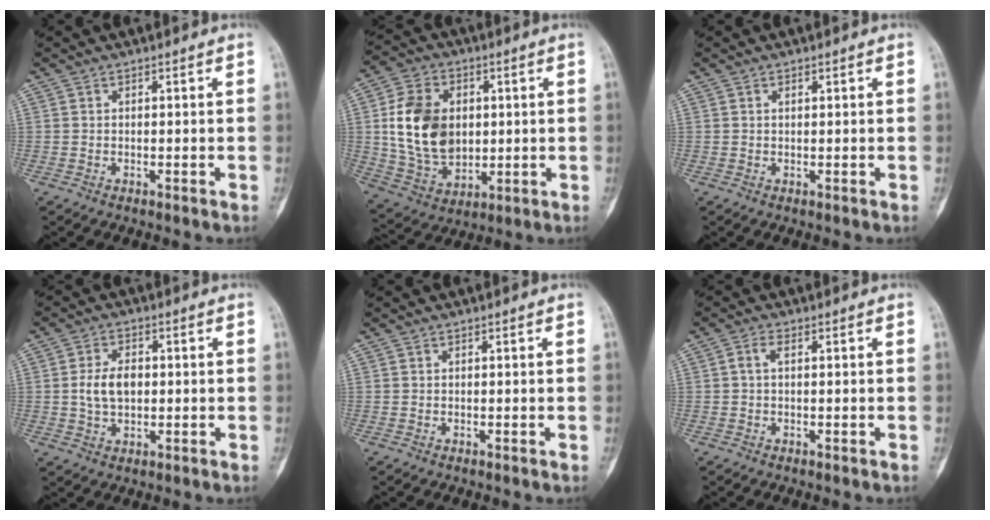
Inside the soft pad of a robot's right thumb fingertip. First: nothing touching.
{"total": 16.2, "force": [1.9, 11.7, 11.0], "torque": [-0.168, -0.006, 0.045]}
{"total": 0.6, "force": [0.3, 0.3, 0.4], "torque": [-0.004, 0.000, 0.005]}
{"total": 6.2, "force": [0.2, 4.0, 4.8], "torque": [-0.086, 0.006, 0.004]}
{"total": 0.0}
{"total": 2.0, "force": [-0.1, 0.9, 1.8], "torque": [-0.033, 0.005, -0.005]}